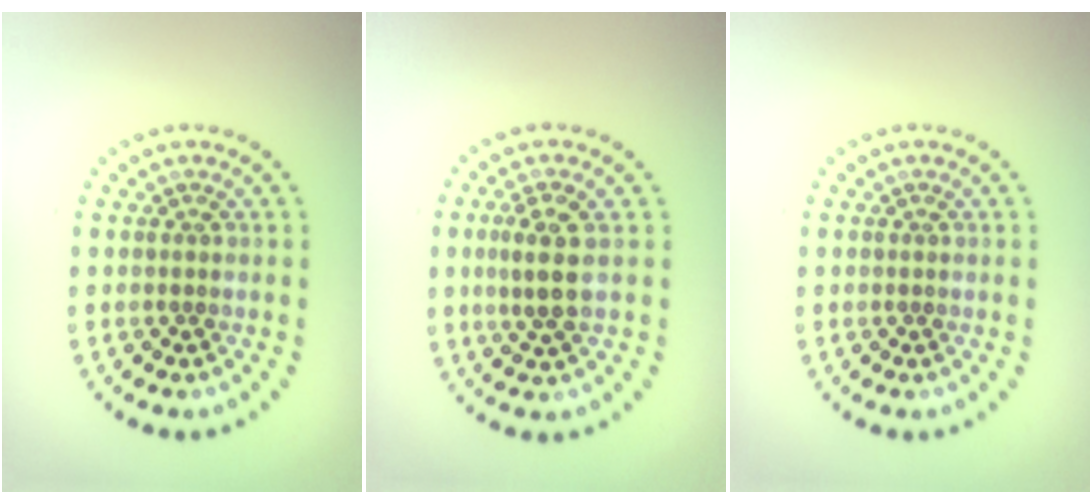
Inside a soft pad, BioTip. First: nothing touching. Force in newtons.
{"total": 2.8, "press": 2.6, "slide": 1.0}
{"total": 0.0}